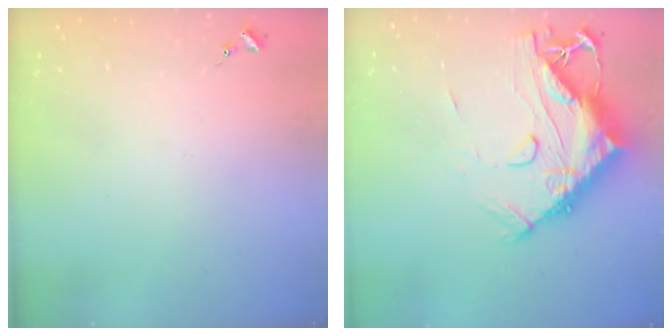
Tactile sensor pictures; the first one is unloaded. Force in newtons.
{"total": 18.5, "press": 18.4, "slide": 1.9}